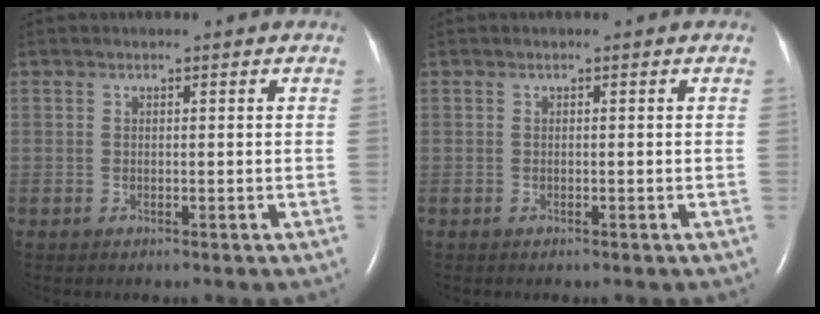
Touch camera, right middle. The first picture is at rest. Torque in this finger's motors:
{"motor_torque": [0.07, 0.00, 0.07, 0.01]}